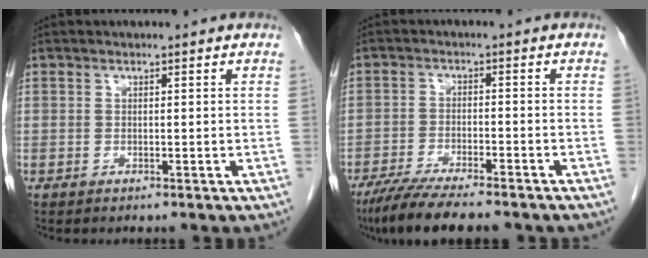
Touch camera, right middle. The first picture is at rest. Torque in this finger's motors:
{"motor_torque": [0.28, -0.24, 0.16, 0.06]}